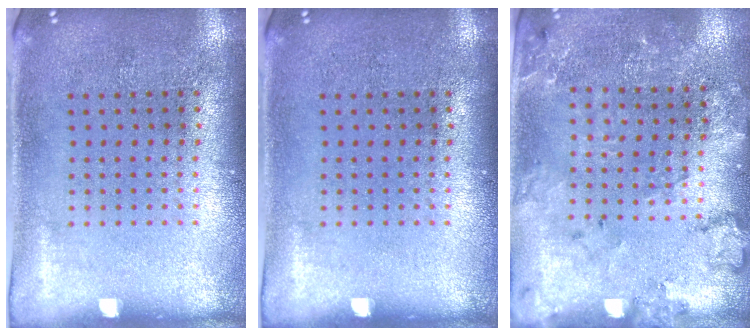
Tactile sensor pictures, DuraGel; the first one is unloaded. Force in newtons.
{"total": 0.0}
{"total": 1.8, "press": 1.8, "slide": 0.3}